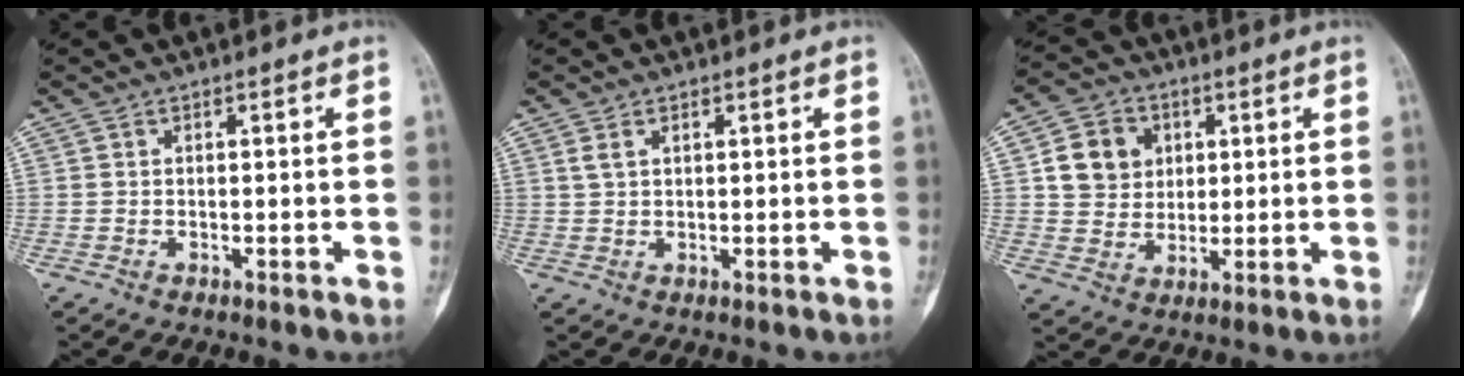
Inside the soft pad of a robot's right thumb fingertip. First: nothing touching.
{"total": 1.8, "force": [0.9, 0.9, 1.2], "torque": [-0.025, 0.005, 0.023]}
{"total": 9.4, "force": [2.4, 8.0, 4.2], "torque": [-0.041, -0.005, 0.043]}